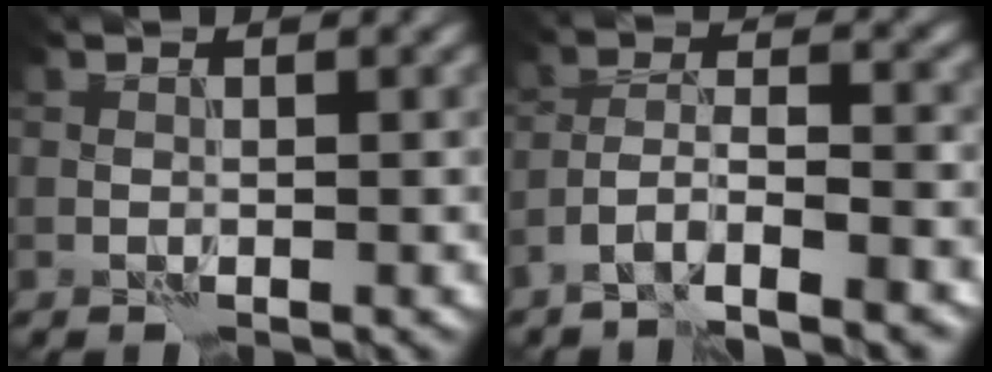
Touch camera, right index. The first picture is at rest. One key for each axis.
{"total": 4.6, "fx": -3.3, "fy": 0.9, "fz": 3.1, "tx": -0.051, "ty": 0.004, "tz": -0.064}